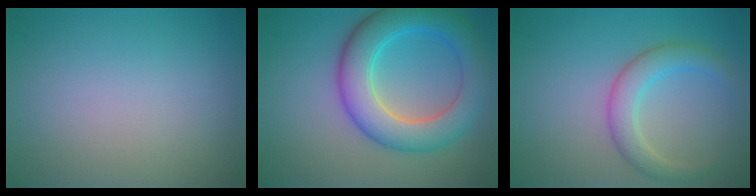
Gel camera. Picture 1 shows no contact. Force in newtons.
{"total": 7.6, "press": 7.6, "slide": 0.3}
{"total": 3.3, "press": 3.3, "slide": 0.2}